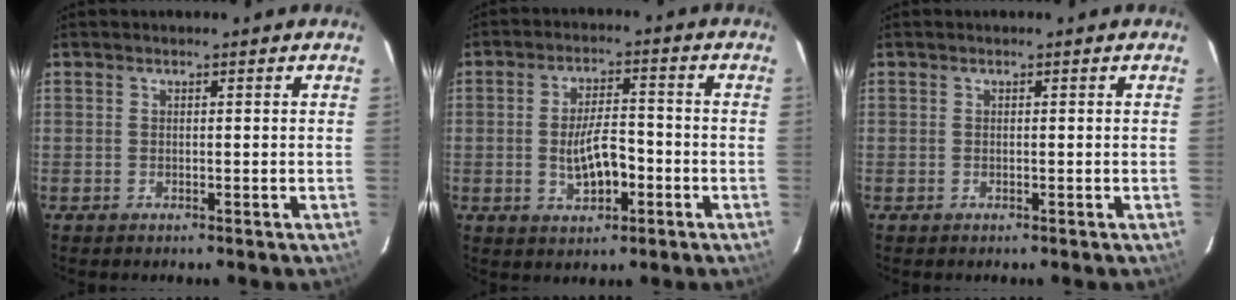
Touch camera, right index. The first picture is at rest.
{"total": 7.4, "force": [-2.2, 3.1, 6.3], "torque": [-0.120, 0.007, -0.028]}
{"total": 0.0}